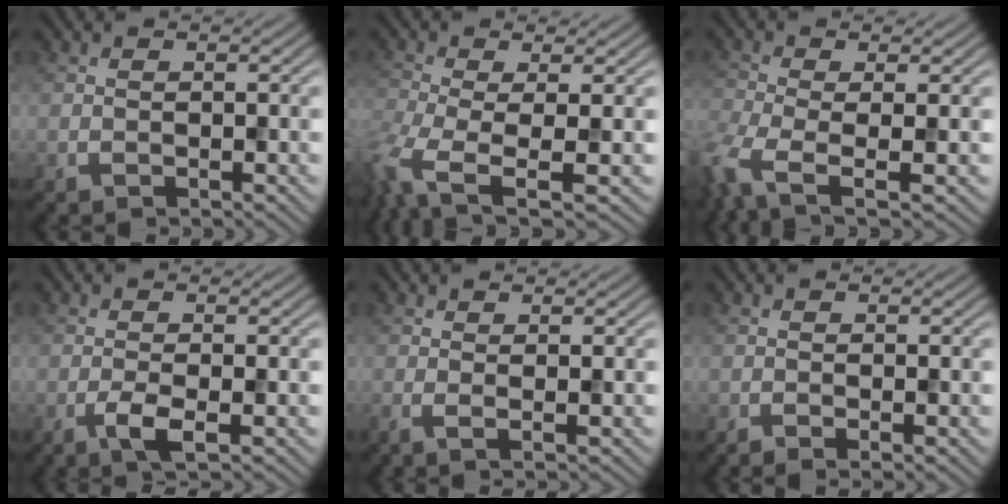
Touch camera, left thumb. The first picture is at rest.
{"total": 6.7, "force": [-2.6, 2.2, 5.7], "torque": [-0.131, -0.020, -0.050]}
{"total": 5.9, "force": [-3.1, 1.9, 4.7], "torque": [-0.111, -0.019, -0.061]}
{"total": 2.3, "force": [-1.4, 0.4, 1.8], "torque": [-0.034, -0.002, -0.029]}
{"total": 1.7, "force": [0.2, 0.5, 1.6], "torque": [-0.022, 0.001, 0.003]}
{"total": 1.4, "force": [-0.5, 0.3, 1.3], "torque": [-0.014, -0.004, -0.013]}